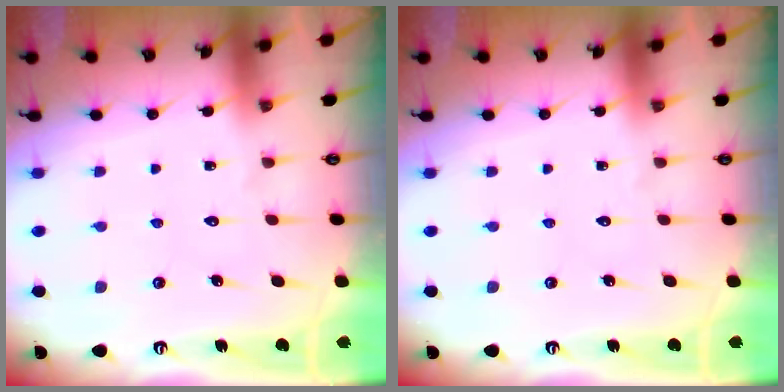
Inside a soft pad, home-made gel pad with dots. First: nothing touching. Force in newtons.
{"total": 0.0}